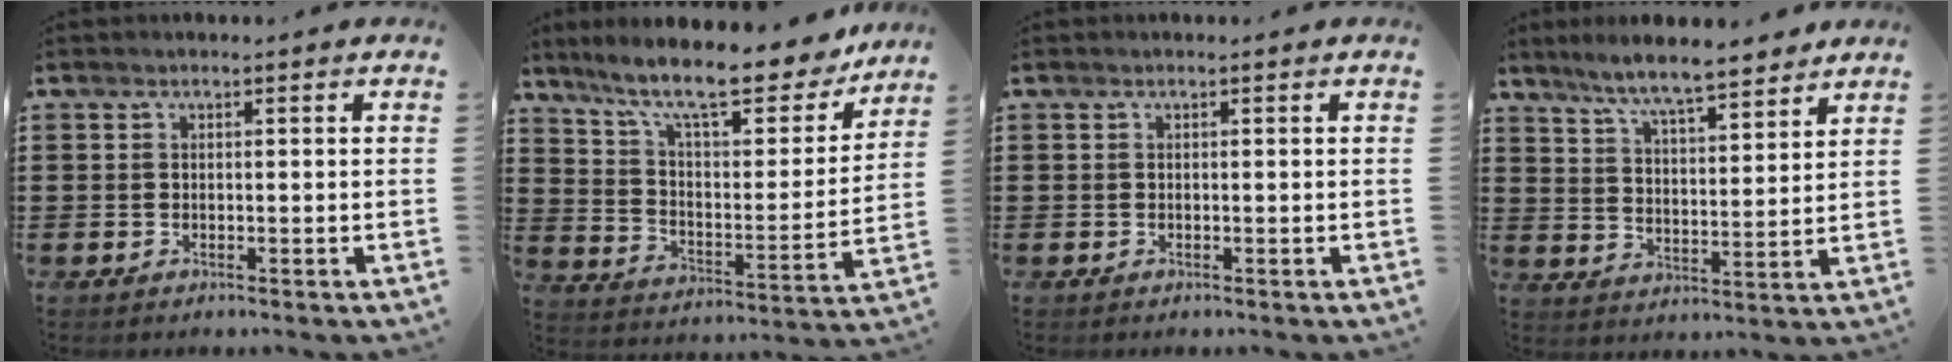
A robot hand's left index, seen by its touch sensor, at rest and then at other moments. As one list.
[{"total": 12.6, "force": [10.2, 2.1, 7.0], "torque": [-0.152, -0.066, 0.170]}, {"total": 0.0}, {"total": 6.8, "force": [6.2, 0.4, 2.7], "torque": [-0.077, -0.028, 0.108]}]